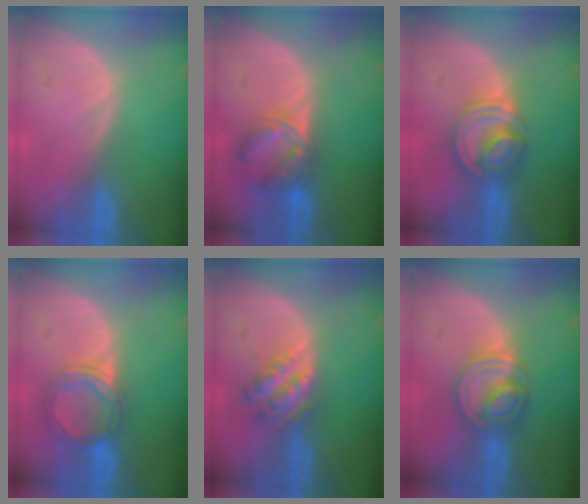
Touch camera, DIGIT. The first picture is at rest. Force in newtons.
{"total": 6.8, "press": 6.0, "slide": 3.2}
{"total": 7.6, "press": 6.6, "slide": 3.8}
{"total": 5.5, "press": 5.2, "slide": 1.8}
{"total": 5.3, "press": 4.9, "slide": 2.0}
{"total": 7.0, "press": 6.3, "slide": 3.1}